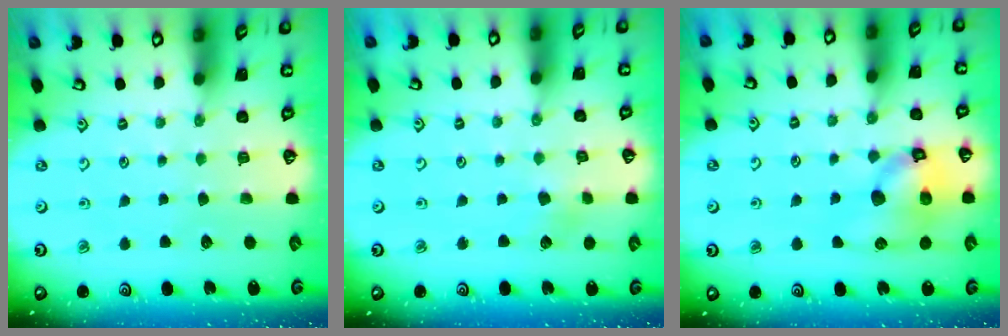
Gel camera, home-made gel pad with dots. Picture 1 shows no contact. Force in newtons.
{"total": 2.4, "press": 2.3, "slide": 0.4}
{"total": 12.9, "press": 12.8, "slide": 1.8}